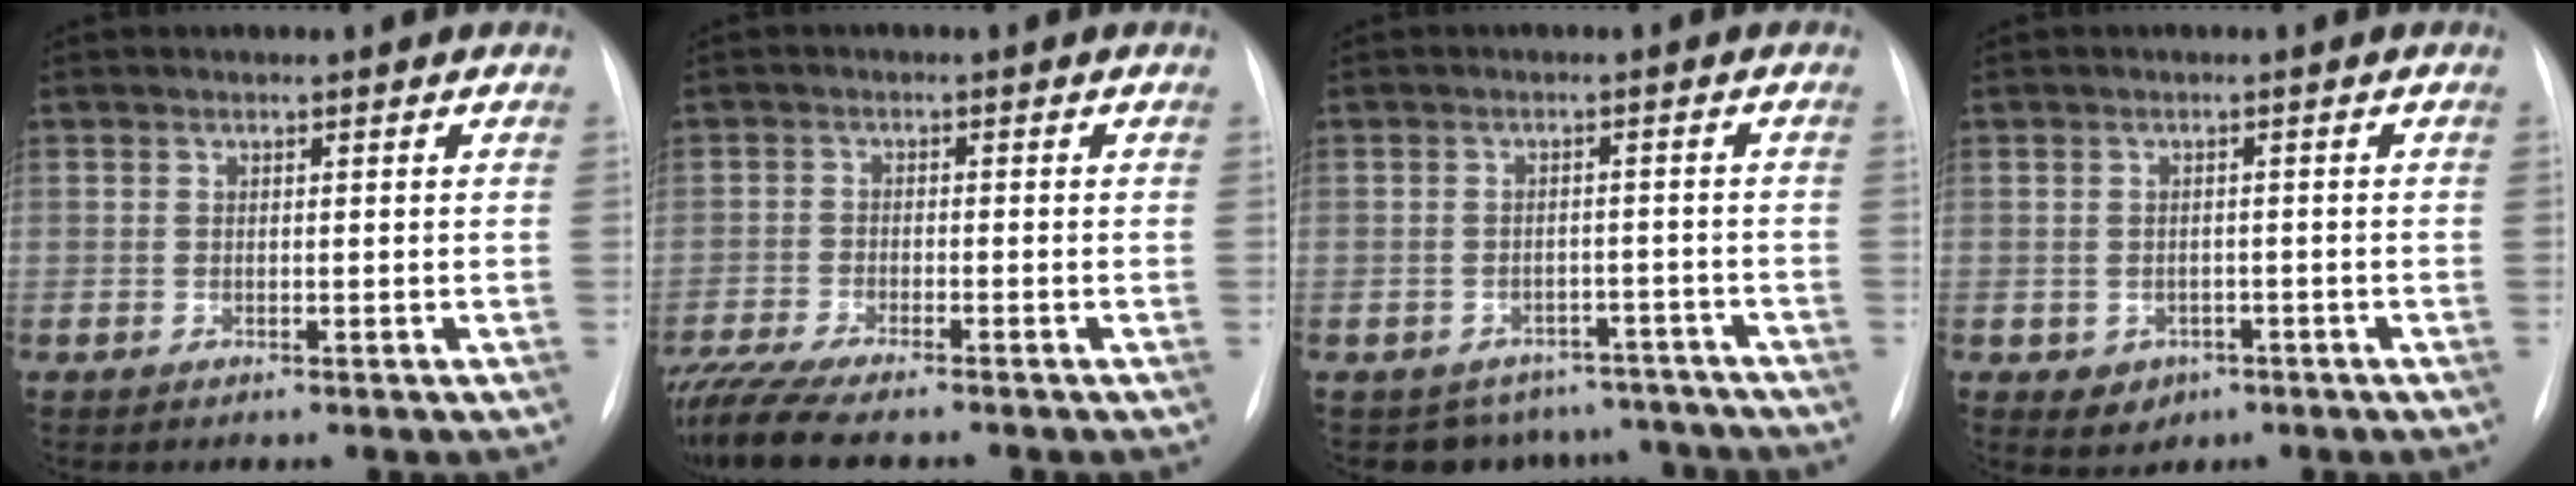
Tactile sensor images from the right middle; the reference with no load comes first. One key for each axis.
{"total": 9.4, "fx": -8.1, "fy": 0.7, "fz": 4.7, "tx": -0.083, "ty": -0.018, "tz": -0.133}
{"total": 8.7, "fx": -7.4, "fy": 4.5, "fz": -0.4, "tx": 0.021, "ty": 0.028, "tz": -0.082}
{"total": 3.1, "fx": -1.3, "fy": 2.7, "fz": 1.0, "tx": -0.011, "ty": 0.005, "tz": -0.007}